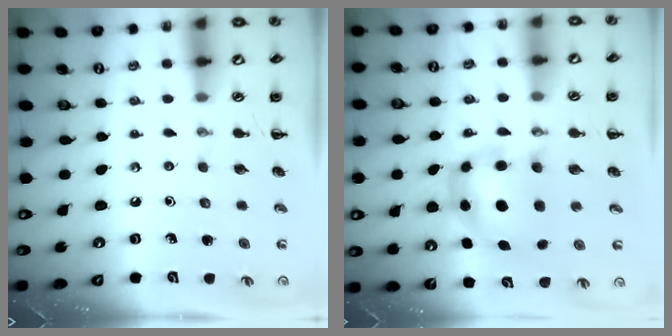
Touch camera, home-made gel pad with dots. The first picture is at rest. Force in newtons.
{"total": 5.9, "press": 5.7, "slide": 1.3}